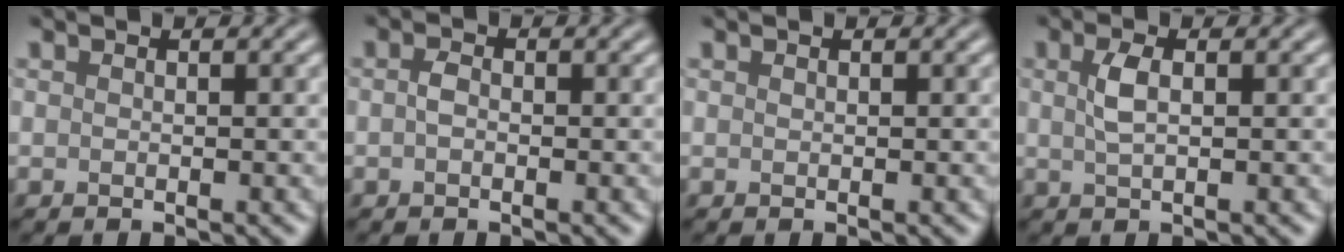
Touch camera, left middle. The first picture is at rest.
{"total": 1.1, "force": [-0.2, 0.8, 0.8], "torque": [-0.018, 0.002, -0.006]}
{"total": 0.0}
{"total": 2.0, "force": [0.6, 0.8, 1.8], "torque": [-0.041, 0.004, 0.010]}